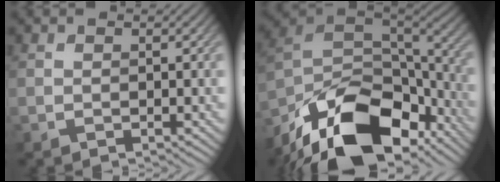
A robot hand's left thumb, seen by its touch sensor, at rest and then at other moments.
{"total": 18.2, "force": [-11.0, 8.9, 11.5], "torque": [-0.254, -0.039, -0.177]}